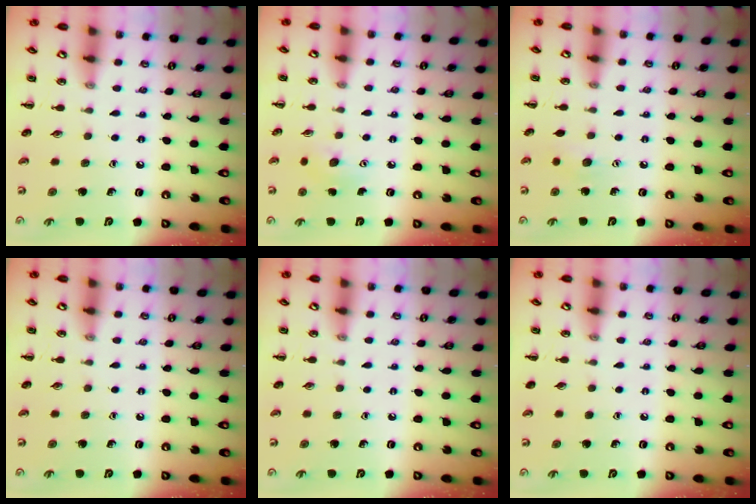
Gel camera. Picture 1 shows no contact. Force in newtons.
{"total": 6.0, "press": 5.8, "slide": 1.4}
{"total": 5.5, "press": 5.4, "slide": 1.1}
{"total": 0.0}
{"total": 0.0}
{"total": 0.0}